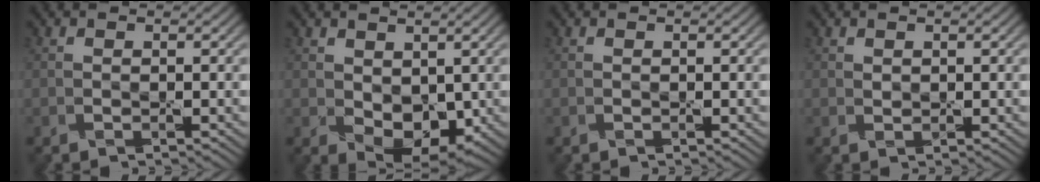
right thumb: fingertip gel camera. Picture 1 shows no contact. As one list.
[{"total": 5.6, "force": [0.5, 3.7, 4.2], "torque": [-0.082, -0.018, 0.016]}, {"total": 0.0}, {"total": 0.7, "force": [0.5, 0.4, 0.2], "torque": [-0.007, -0.002, 0.012]}]